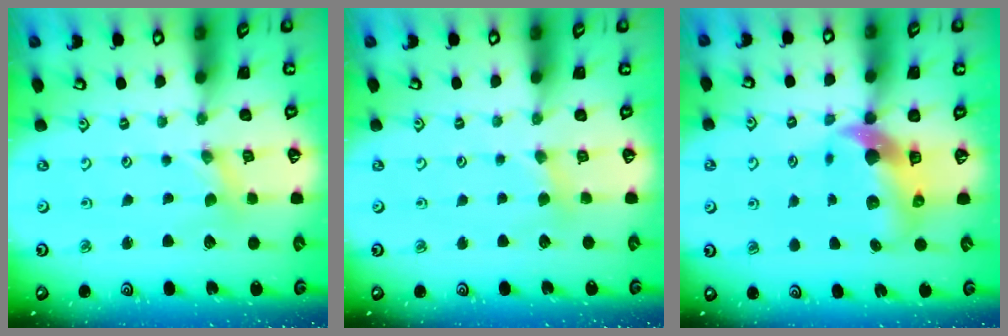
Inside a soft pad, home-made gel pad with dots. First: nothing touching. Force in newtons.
{"total": 3.5, "press": 3.4, "slide": 0.3}
{"total": 9.0, "press": 9.0, "slide": 1.3}